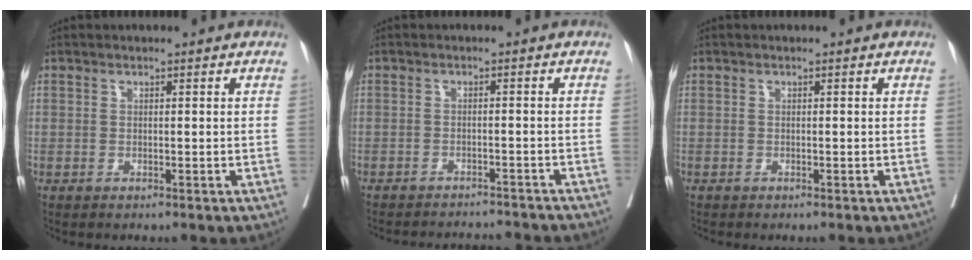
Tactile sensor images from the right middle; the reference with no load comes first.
{"total": 10.7, "force": [-10.3, 1.2, 2.5], "torque": [-0.035, 0.001, -0.123]}
{"total": 0.0}